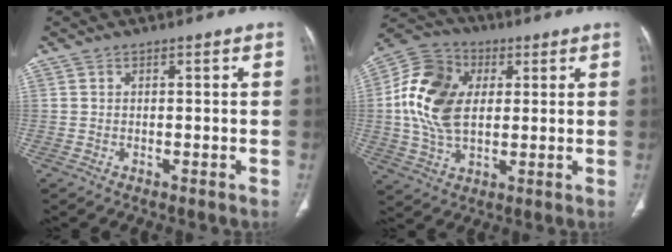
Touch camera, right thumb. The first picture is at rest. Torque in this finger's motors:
{"motor_torque": [1.50, 1.49, 1.13, 0.46, 0.17]}